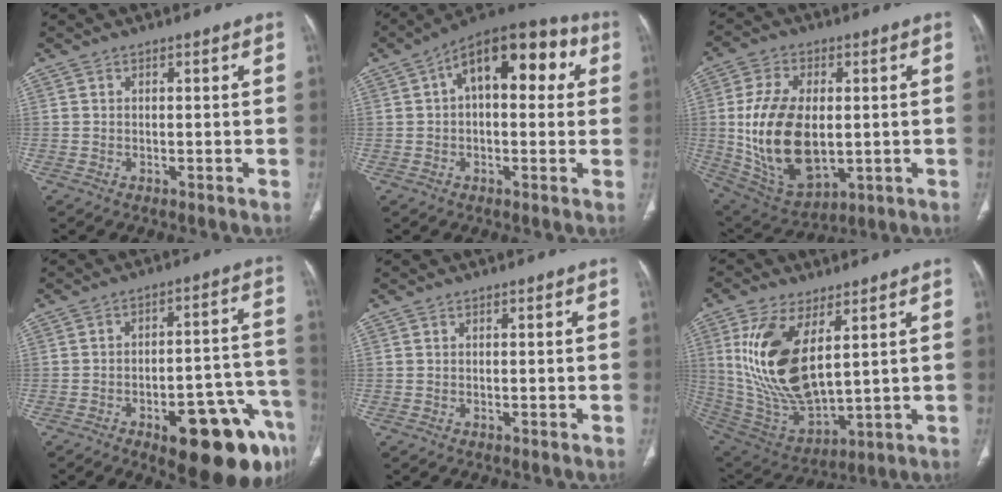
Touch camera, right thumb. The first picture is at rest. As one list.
[{"total": 16.9, "force": [4.3, 8.6, 13.9], "torque": [-0.160, 0.037, 0.055]}, {"total": 18.8, "force": [-0.2, 11.1, 15.2], "torque": [-0.280, -0.009, 0.019]}, {"total": 19.8, "force": [-10.5, 7.0, 15.2], "torque": [-0.127, 0.069, -0.132]}, {"total": 0.0}, {"total": 18.9, "force": [5.9, 8.8, 15.6], "torque": [-0.302, -0.027, 0.132]}]